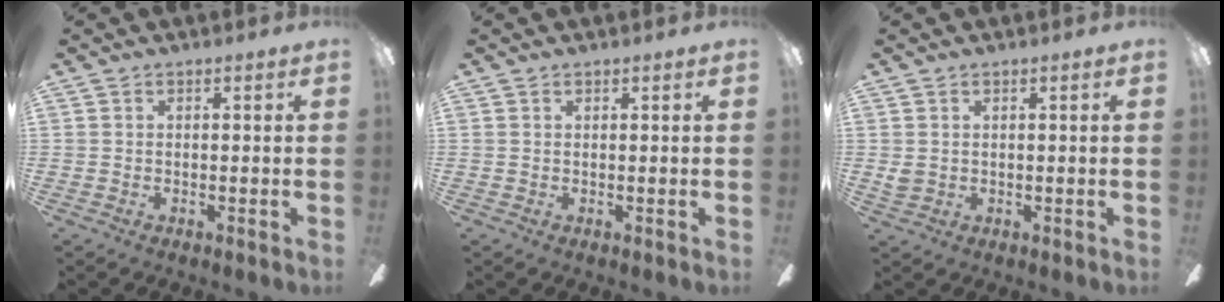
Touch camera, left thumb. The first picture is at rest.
{"total": 0.5, "force": [0.3, 0.2, 0.4], "torque": [-0.008, 0.001, 0.007]}
{"total": 1.9, "force": [0.7, 1.5, 1.0], "torque": [-0.021, 0.004, 0.013]}